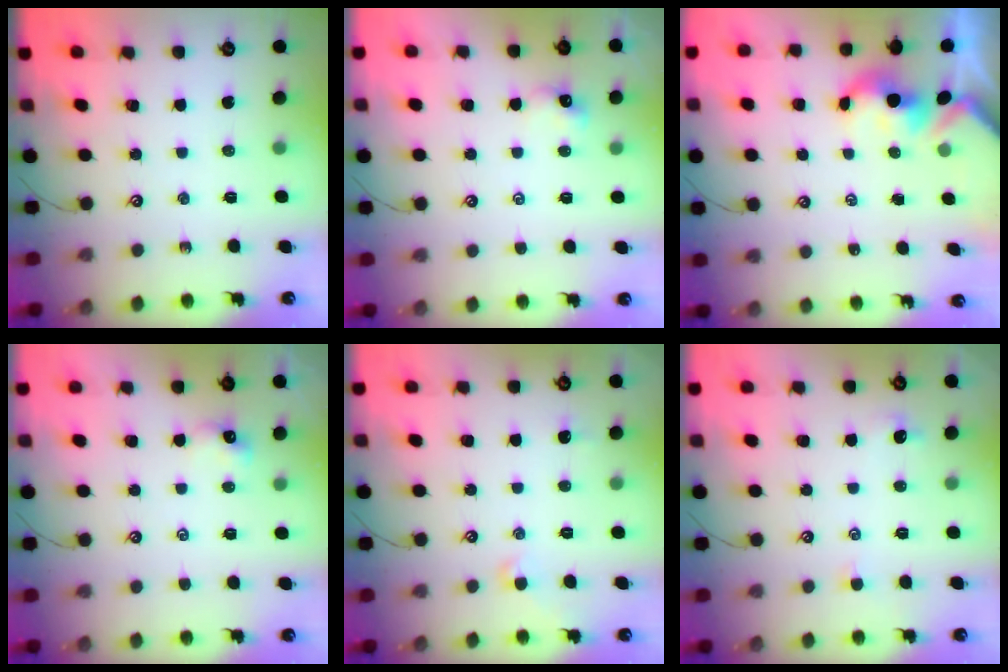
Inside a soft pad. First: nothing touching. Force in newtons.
{"total": 1.3, "press": 1.3, "slide": 0.1}
{"total": 1.7, "press": 1.7, "slide": 0.2}
{"total": 1.3, "press": 1.3, "slide": 0.1}
{"total": 0.0}
{"total": 0.6, "press": 0.2, "slide": 0.6}